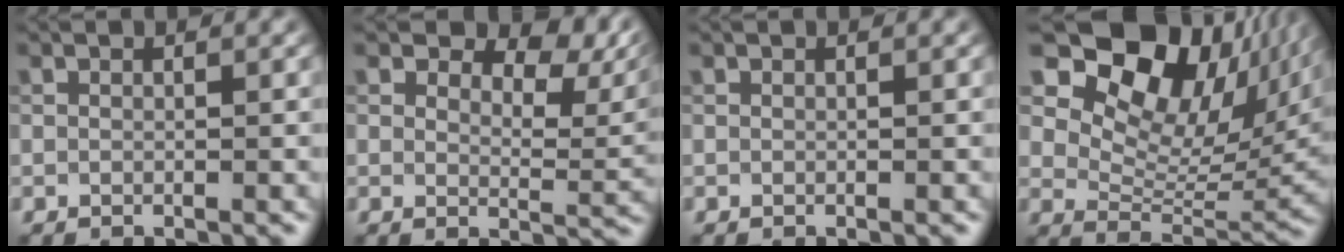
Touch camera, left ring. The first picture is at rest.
{"total": 7.5, "force": [4.8, 3.9, 4.3], "torque": [-0.052, -0.002, 0.067]}
{"total": 0.0}
{"total": 15.2, "force": [8.8, 8.2, 9.2], "torque": [-0.150, 0.029, 0.145]}